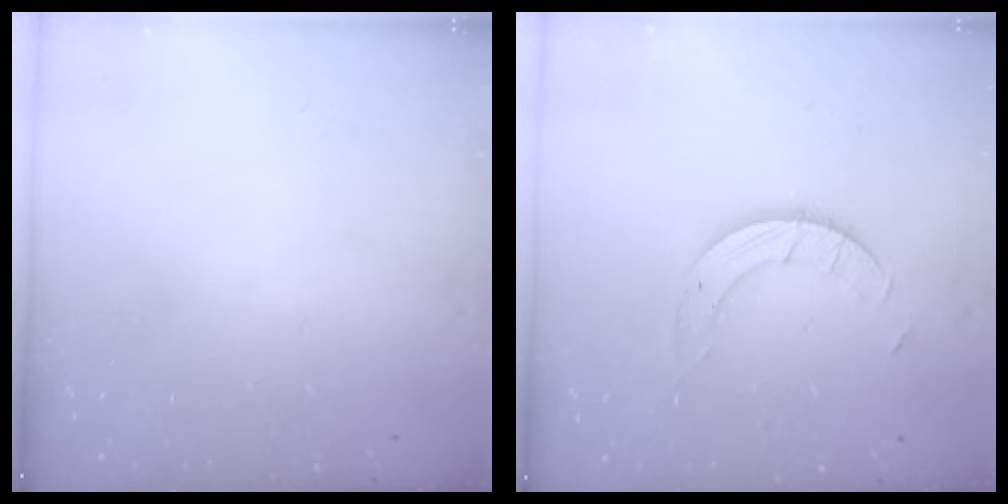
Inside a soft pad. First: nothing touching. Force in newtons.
{"total": 5.6, "press": 5.6, "slide": 0.1}